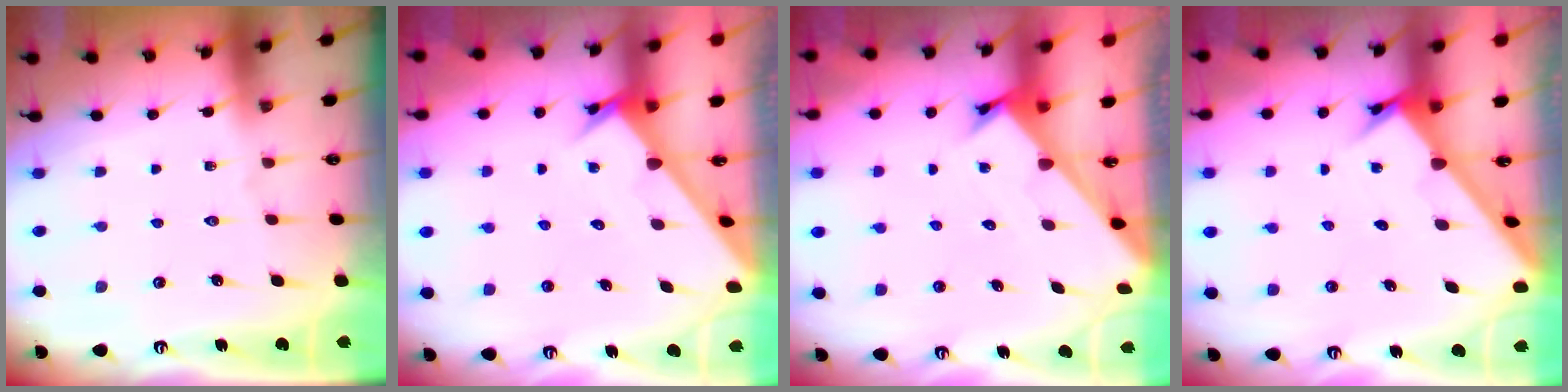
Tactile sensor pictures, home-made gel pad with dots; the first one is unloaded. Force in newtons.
{"total": 2.9, "press": 2.9, "slide": 0.1}
{"total": 2.4, "press": 2.3, "slide": 0.3}
{"total": 2.4, "press": 2.4, "slide": 0.3}